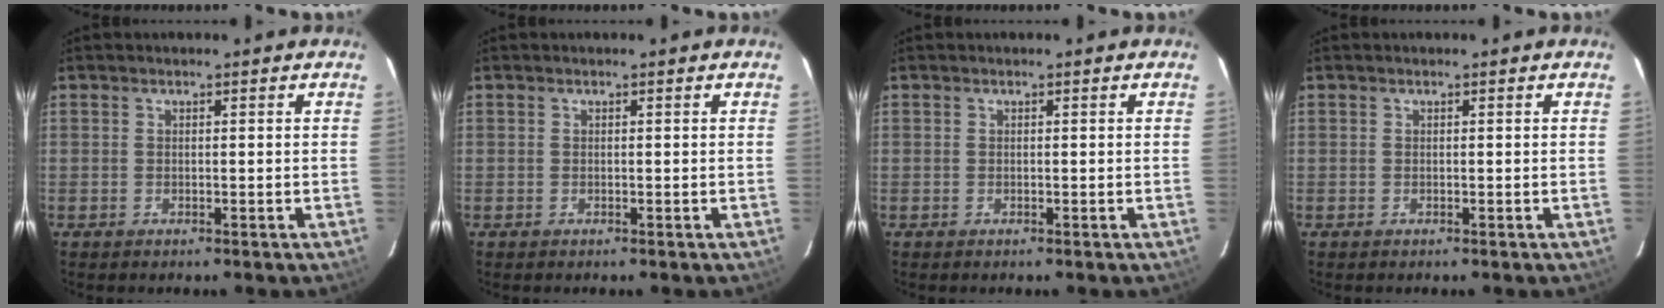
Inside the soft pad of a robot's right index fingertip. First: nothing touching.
{"total": 0.0}
{"total": 0.0}
{"total": 0.0}